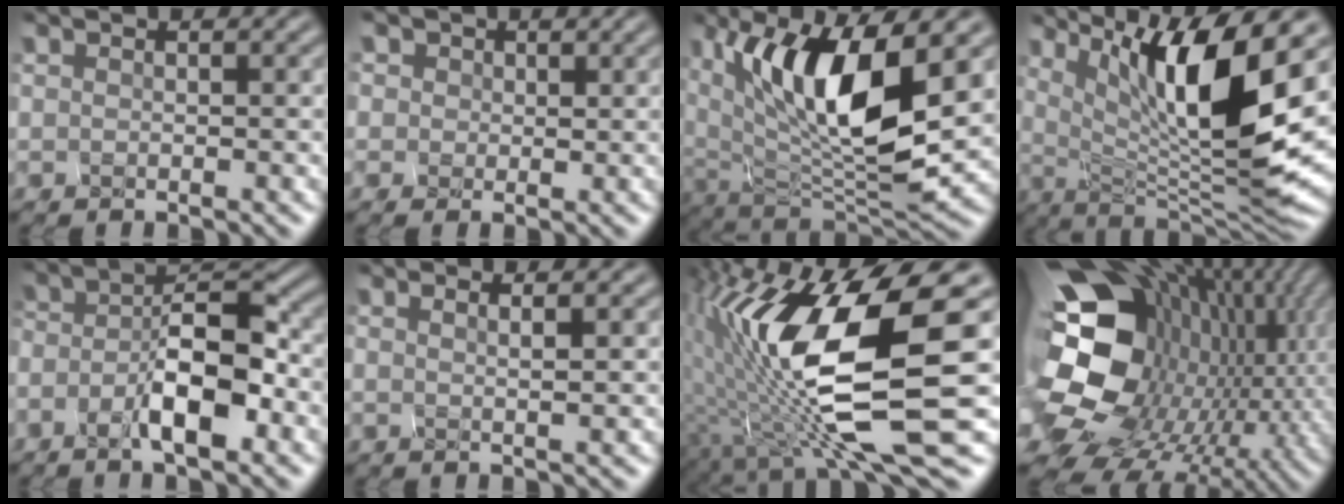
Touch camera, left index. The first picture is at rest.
{"total": 1.3, "force": [0.2, 0.8, -0.9], "torque": [-0.002, 0.003, 0.015]}
{"total": 9.8, "force": [3.1, 3.1, 8.8], "torque": [-0.168, -0.015, 0.082]}
{"total": 11.4, "force": [3.3, 2.4, 10.6], "torque": [-0.183, -0.006, 0.081]}
{"total": 5.4, "force": [-3.2, 1.5, 4.1], "torque": [-0.087, 0.013, -0.040]}
{"total": 1.4, "force": [0.5, 0.4, 1.3], "torque": [-0.014, 0.013, -0.006]}
{"total": 13.0, "force": [-1.7, 3.3, 12.5], "torque": [-0.256, -0.008, -0.007]}
{"total": 20.8, "force": [-1.2, 16.5, 12.7], "torque": [-0.276, -0.037, -0.014]}